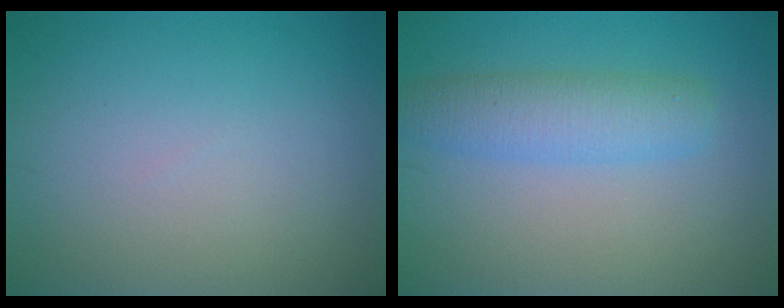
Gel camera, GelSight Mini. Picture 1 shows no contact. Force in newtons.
{"total": 3.7, "press": 3.7, "slide": 0.1}